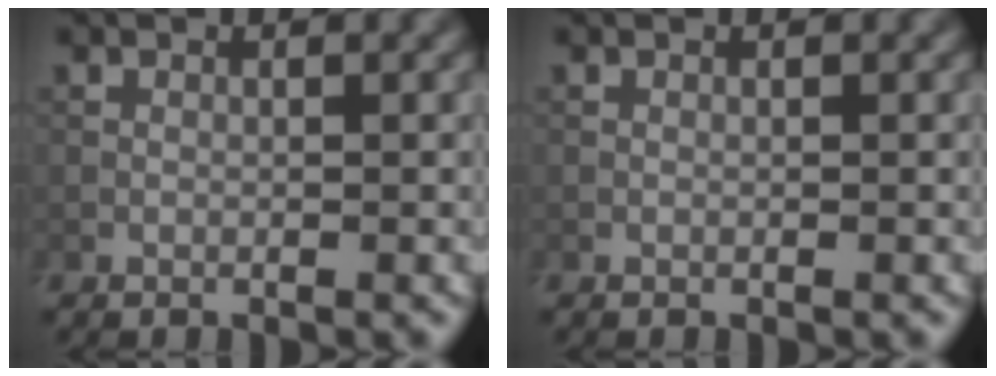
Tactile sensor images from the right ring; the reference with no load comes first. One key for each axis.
{"total": 0.0}